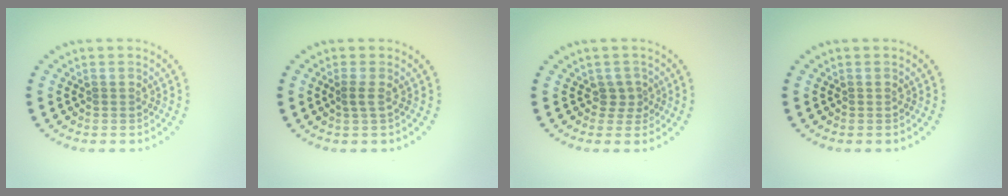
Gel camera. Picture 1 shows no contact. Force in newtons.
{"total": 1.0, "press": 0.9, "slide": 0.4}
{"total": 1.6, "press": 1.0, "slide": 1.2}
{"total": 0.0}